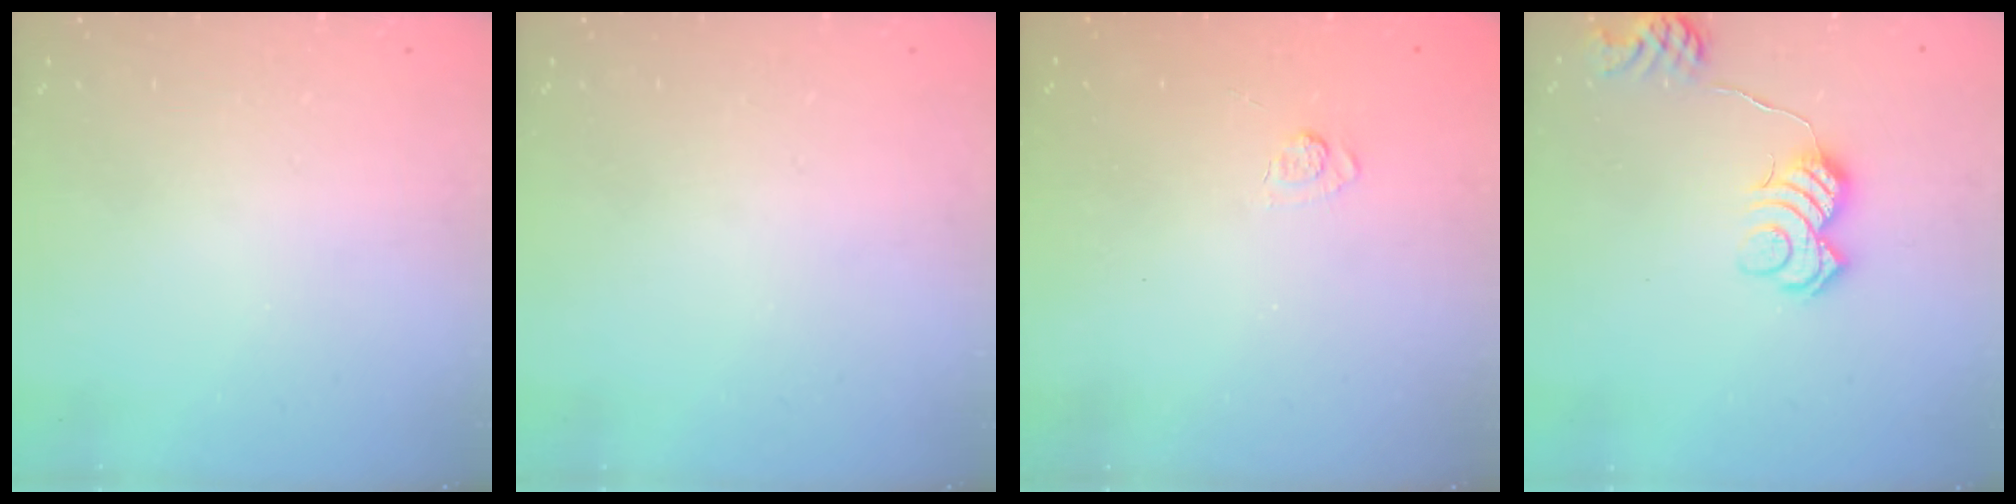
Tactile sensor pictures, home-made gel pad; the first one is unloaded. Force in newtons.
{"total": 0.0}
{"total": 2.2, "press": 1.8, "slide": 1.3}
{"total": 11.1, "press": 11.0, "slide": 0.7}